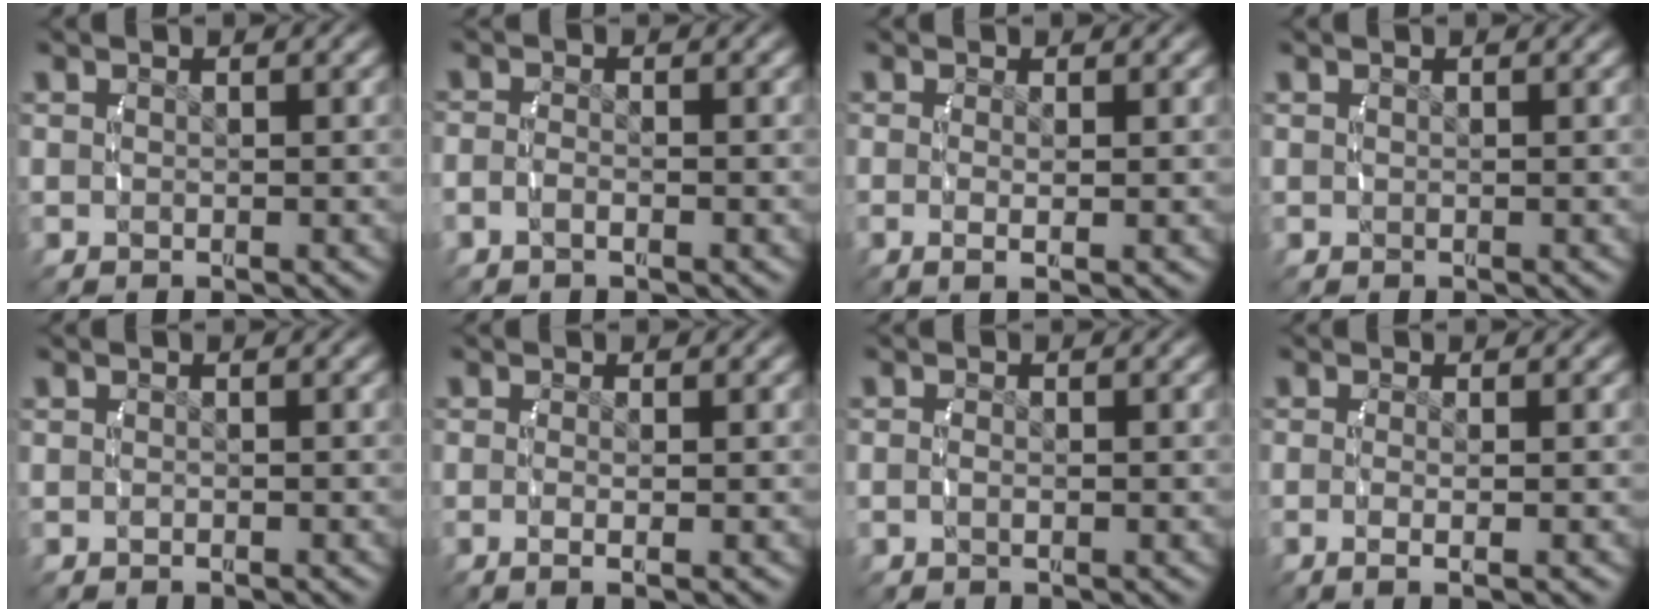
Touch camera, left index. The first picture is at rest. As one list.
[{"total": 1.7, "force": [-1.1, 0.7, 1.1], "torque": [-0.035, -0.004, -0.021]}, {"total": 1.9, "force": [-0.7, 0.3, 1.7], "torque": [-0.048, -0.014, -0.004]}, {"total": 0.0}, {"total": 0.6, "force": [-0.6, -0.1, 0.2], "torque": [-0.007, -0.002, -0.009]}, {"total": 1.9, "force": [-0.9, 0.3, 1.6], "torque": [-0.044, -0.010, -0.011]}, {"total": 1.2, "force": [-0.5, 0.6, 0.9], "torque": [-0.031, -0.006, -0.010]}, {"total": 2.4, "force": [-1.2, 0.4, 2.0], "torque": [-0.053, -0.011, -0.014]}]